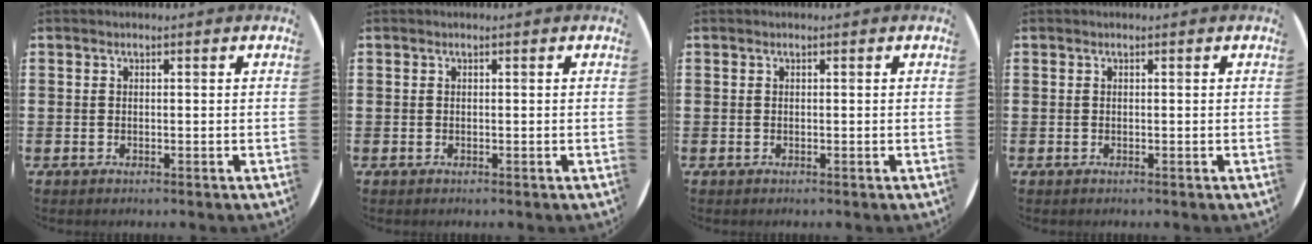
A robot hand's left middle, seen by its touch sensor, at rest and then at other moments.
{"total": 0.0}
{"total": 0.0}
{"total": 0.0}